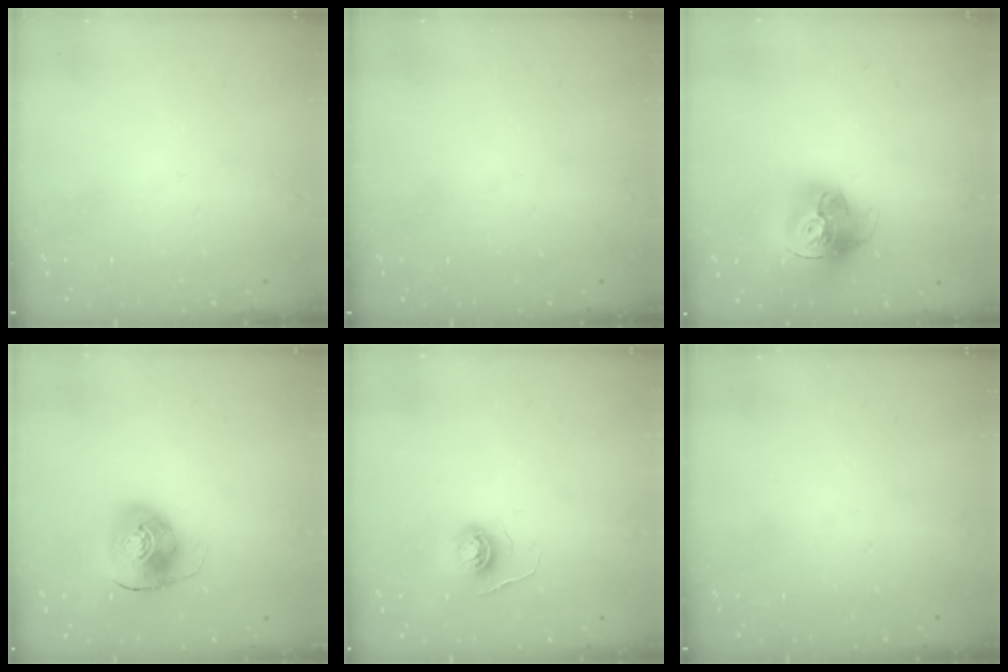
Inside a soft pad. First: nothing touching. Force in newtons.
{"total": 0.0}
{"total": 17.0, "press": 16.9, "slide": 1.7}
{"total": 9.2, "press": 9.0, "slide": 1.5}
{"total": 4.6, "press": 4.6, "slide": 0.4}
{"total": 0.0}